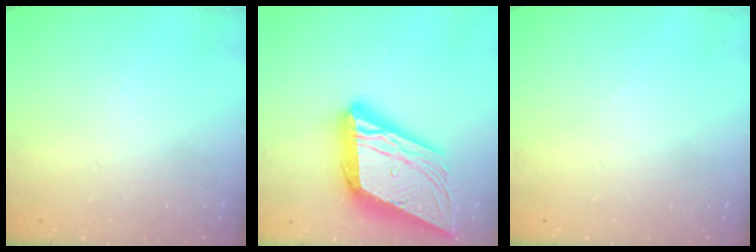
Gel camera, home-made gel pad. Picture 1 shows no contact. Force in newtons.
{"total": 27.2, "press": 26.9, "slide": 4.5}
{"total": 0.0}